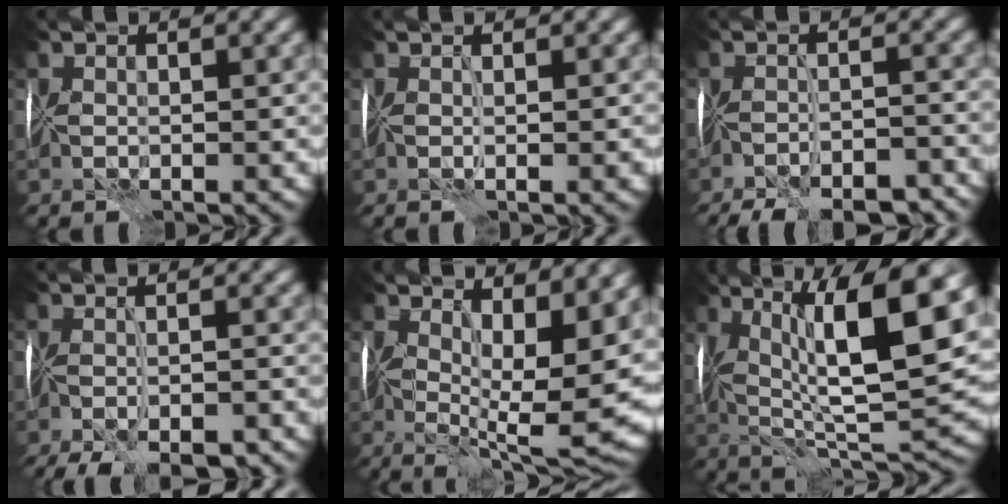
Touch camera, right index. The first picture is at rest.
{"total": 1.9, "force": [0.0, 0.4, 1.9], "torque": [-0.019, -0.003, 0.003]}
{"total": 11.1, "force": [-9.4, 3.6, 4.6], "torque": [-0.055, -0.011, -0.115]}
{"total": 8.2, "force": [-6.2, 2.6, 4.7], "torque": [-0.069, -0.023, -0.085]}
{"total": 12.1, "force": [2.3, 4.7, 10.9], "torque": [-0.167, -0.018, 0.043]}
{"total": 13.4, "force": [3.6, 4.0, 12.3], "torque": [-0.202, 0.006, 0.063]}